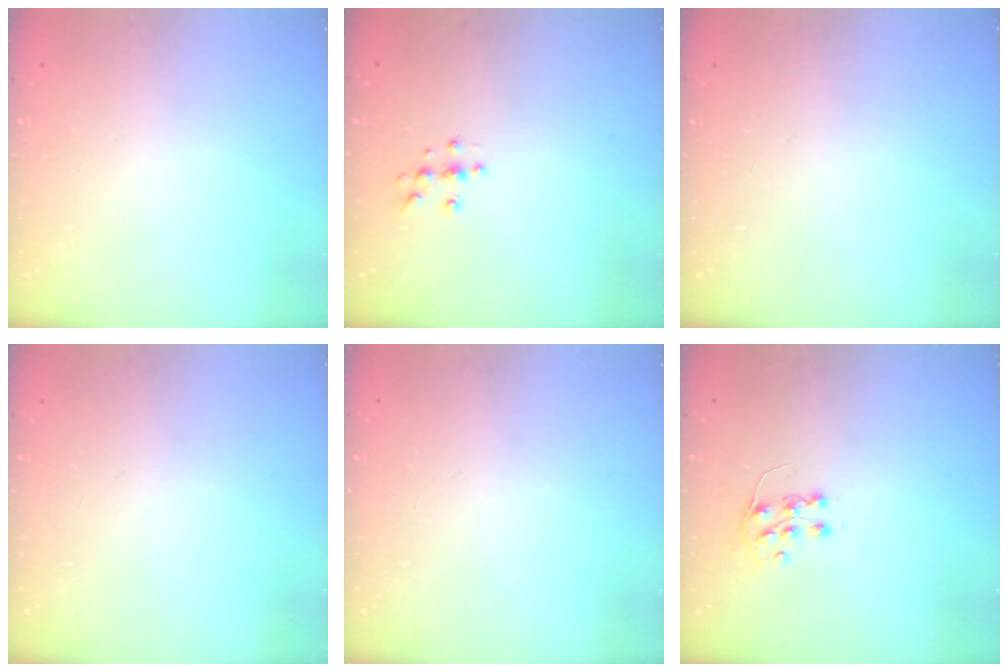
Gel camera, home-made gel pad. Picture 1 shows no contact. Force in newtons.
{"total": 4.9, "press": 4.8, "slide": 0.6}
{"total": 0.6, "press": 0.0, "slide": 0.6}
{"total": 0.0}
{"total": 0.0}
{"total": 7.3, "press": 7.3, "slide": 0.5}